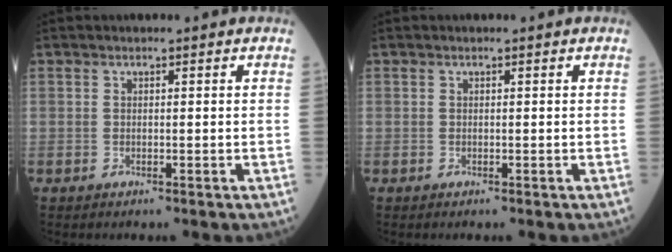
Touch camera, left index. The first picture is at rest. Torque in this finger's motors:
{"motor_torque": [-0.10, 0.10, 0.00, 0.00]}